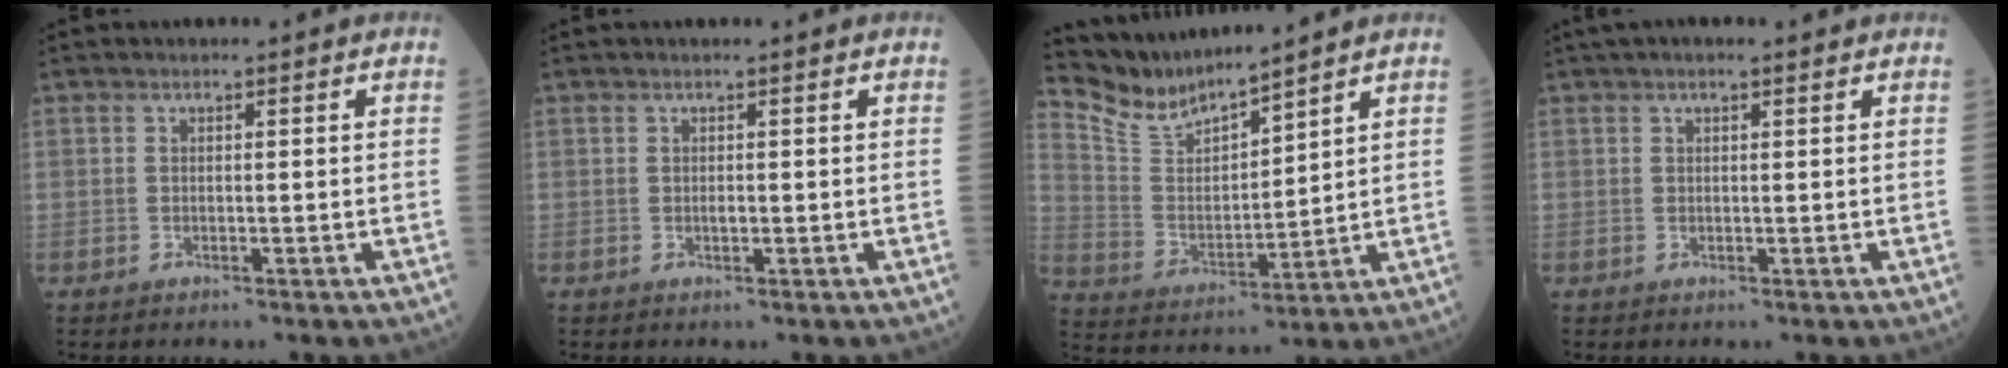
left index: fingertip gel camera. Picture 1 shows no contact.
{"total": 0.6, "force": [-0.3, 0.2, 0.4], "torque": [-0.010, -0.005, -0.006]}
{"total": 8.4, "force": [8.3, 0.2, 1.2], "torque": [-0.052, 0.000, 0.184]}
{"total": 3.5, "force": [2.5, 0.7, 2.3], "torque": [-0.037, 0.030, 0.039]}